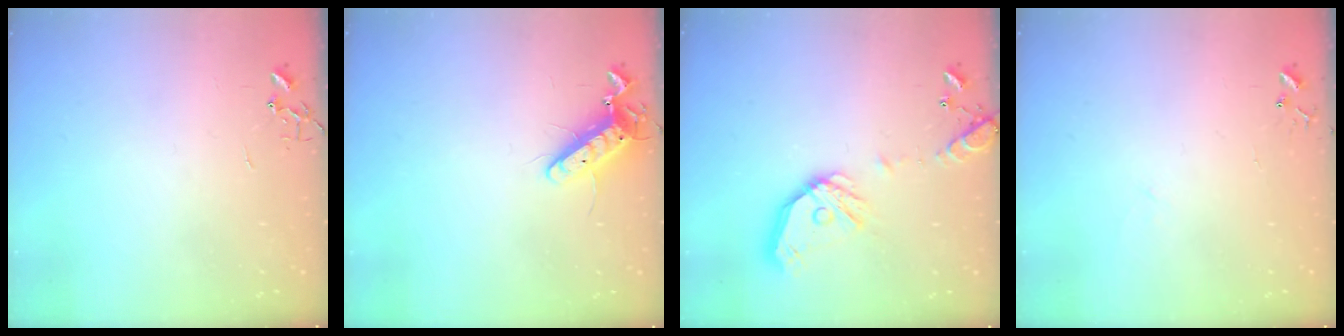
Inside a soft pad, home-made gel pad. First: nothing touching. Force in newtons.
{"total": 11.2, "press": 11.1, "slide": 1.4}
{"total": 15.7, "press": 15.4, "slide": 2.5}
{"total": 4.6, "press": 4.5, "slide": 0.6}